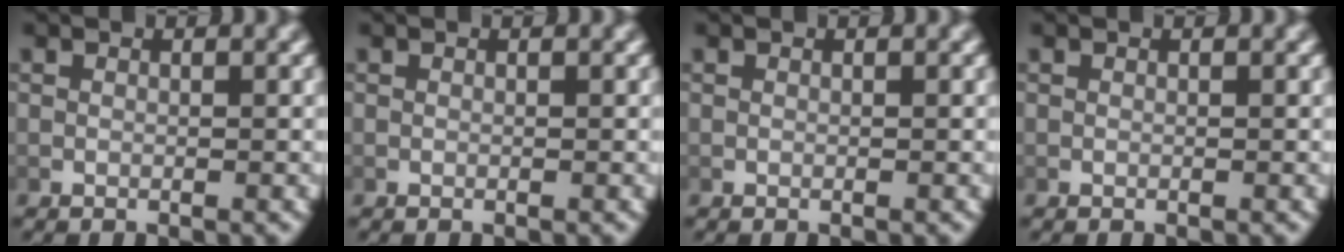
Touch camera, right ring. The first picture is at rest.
{"total": 0.0}
{"total": 0.0}
{"total": 0.0}